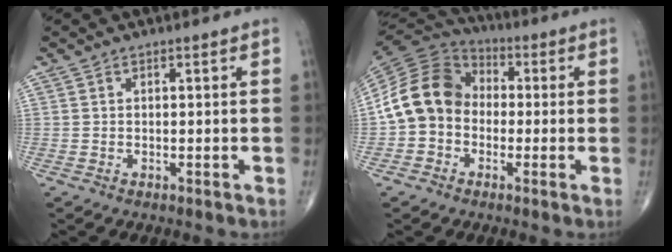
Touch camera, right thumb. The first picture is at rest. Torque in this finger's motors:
{"motor_torque": [1.97, 1.91, 0.82, -0.72, 0.10]}